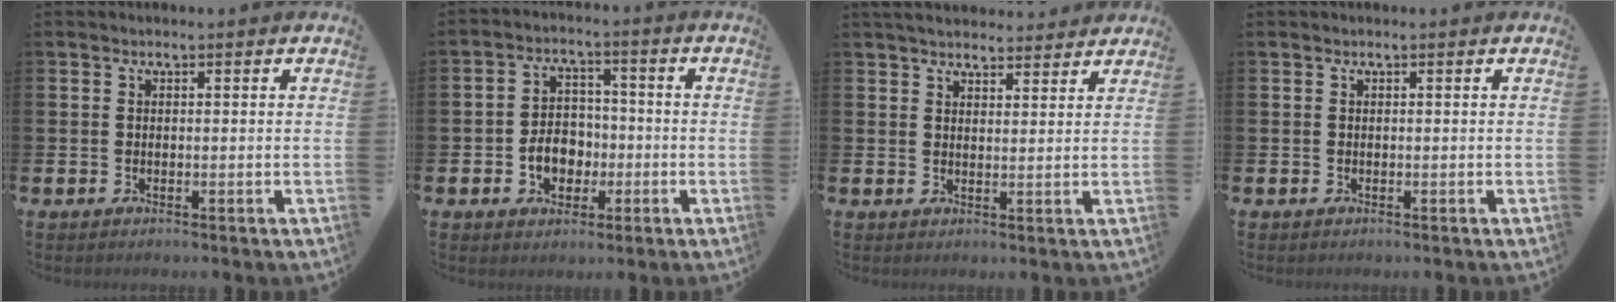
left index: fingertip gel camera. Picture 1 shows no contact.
{"total": 5.1, "force": [-1.5, 4.0, 2.7], "torque": [-0.040, 0.003, -0.035]}
{"total": 4.0, "force": [3.9, 0.8, 0.5], "torque": [-0.017, -0.015, 0.073]}
{"total": 0.0}